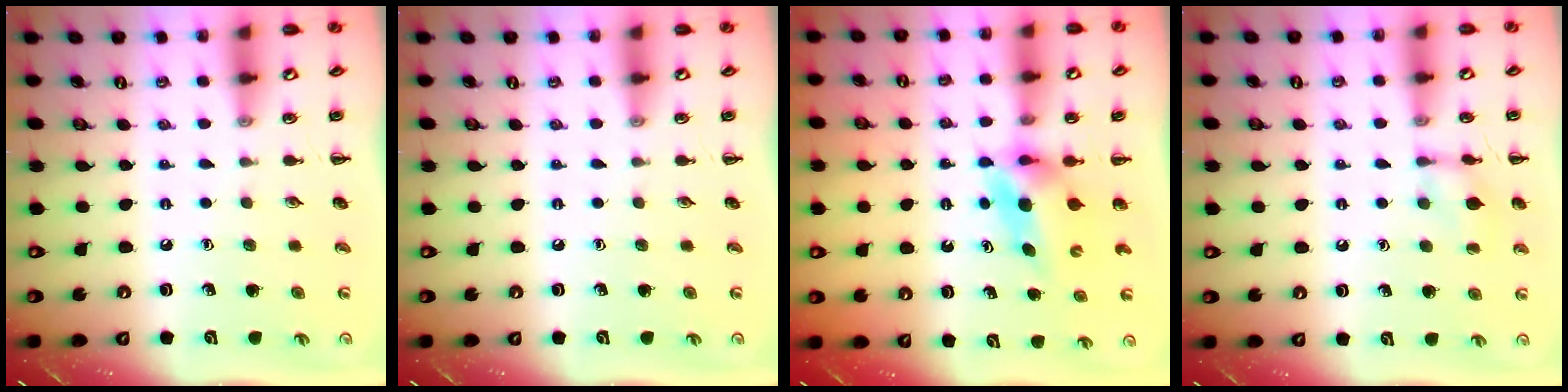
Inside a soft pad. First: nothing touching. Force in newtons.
{"total": 0.0}
{"total": 5.5, "press": 5.5, "slide": 0.6}
{"total": 9.6, "press": 9.5, "slide": 1.5}